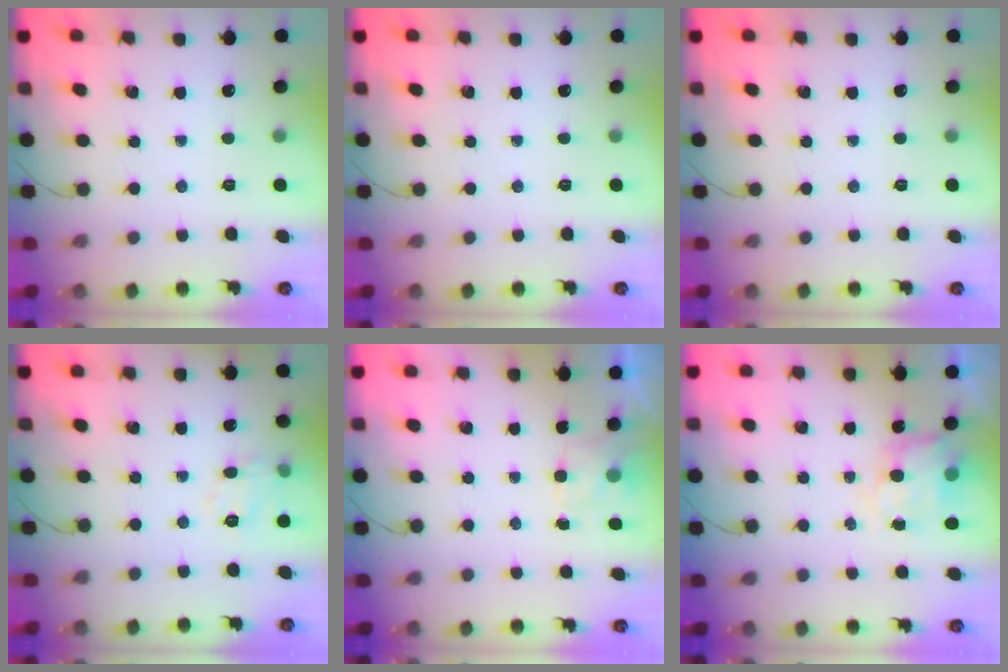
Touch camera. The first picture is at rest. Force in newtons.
{"total": 0.0}
{"total": 0.0}
{"total": 6.0, "press": 5.9, "slide": 1.0}
{"total": 1.4, "press": 0.7, "slide": 1.2}
{"total": 8.5, "press": 8.4, "slide": 1.0}